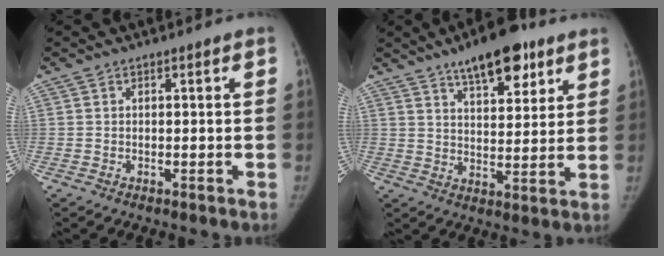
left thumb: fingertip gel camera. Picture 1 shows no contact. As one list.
[{"total": 13.6, "force": [8.7, 5.6, 8.8], "torque": [-0.097, -0.036, 0.132]}]